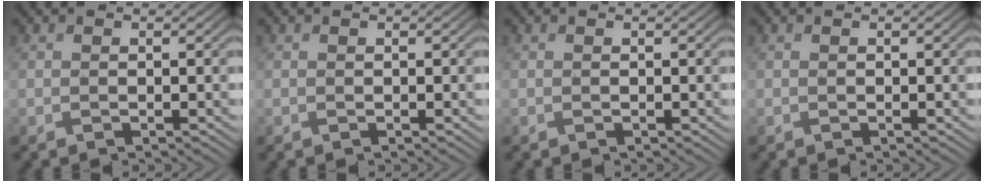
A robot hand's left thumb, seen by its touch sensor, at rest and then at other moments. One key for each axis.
{"total": 0.0}
{"total": 0.0}
{"total": 0.0}